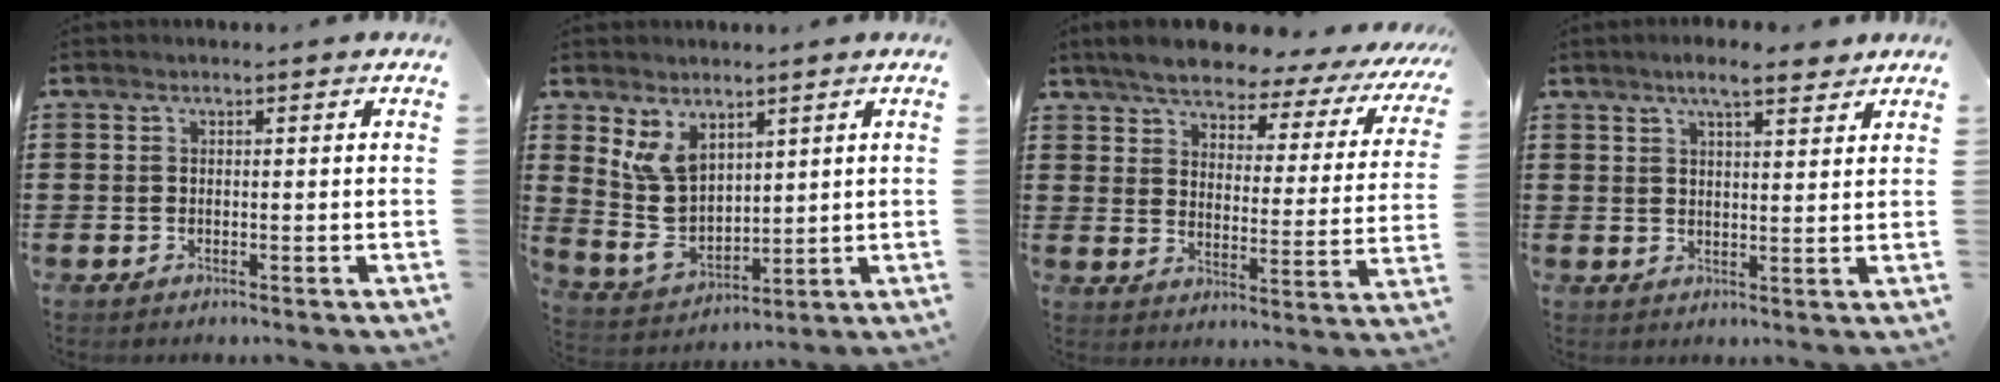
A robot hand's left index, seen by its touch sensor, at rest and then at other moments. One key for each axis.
{"total": 7.6, "fx": 4.1, "fy": 4.9, "fz": 4.0, "tx": -0.110, "ty": -0.007, "tz": 0.078}
{"total": 5.4, "fx": 5.0, "fy": 1.0, "fz": 1.9, "tx": -0.065, "ty": -0.033, "tz": 0.081}
{"total": 5.5, "fx": 4.2, "fy": 1.3, "fz": 3.2, "tx": -0.071, "ty": 0.002, "tz": 0.076}